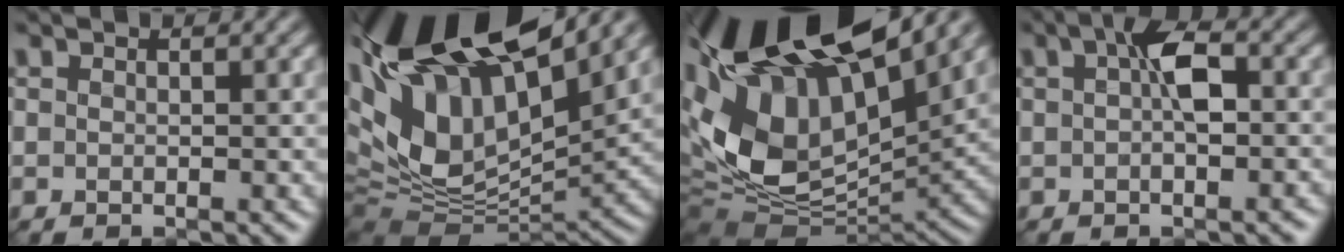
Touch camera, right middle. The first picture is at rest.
{"total": 18.9, "force": [7.7, 9.4, 14.5], "torque": [-0.248, 0.028, 0.160]}
{"total": 17.6, "force": [5.0, 8.9, 14.4], "torque": [-0.258, 0.010, 0.103]}
{"total": 3.4, "force": [0.3, 1.3, 3.1], "torque": [-0.052, 0.010, -0.001]}